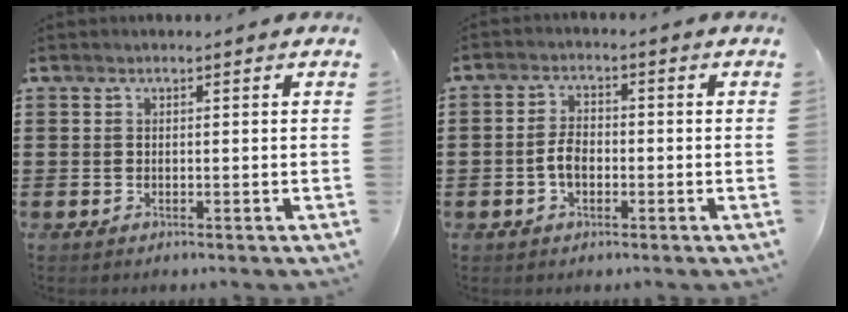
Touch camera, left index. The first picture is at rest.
{"total": 3.5, "force": [-0.8, 2.0, 2.8], "torque": [-0.067, 0.001, -0.019]}